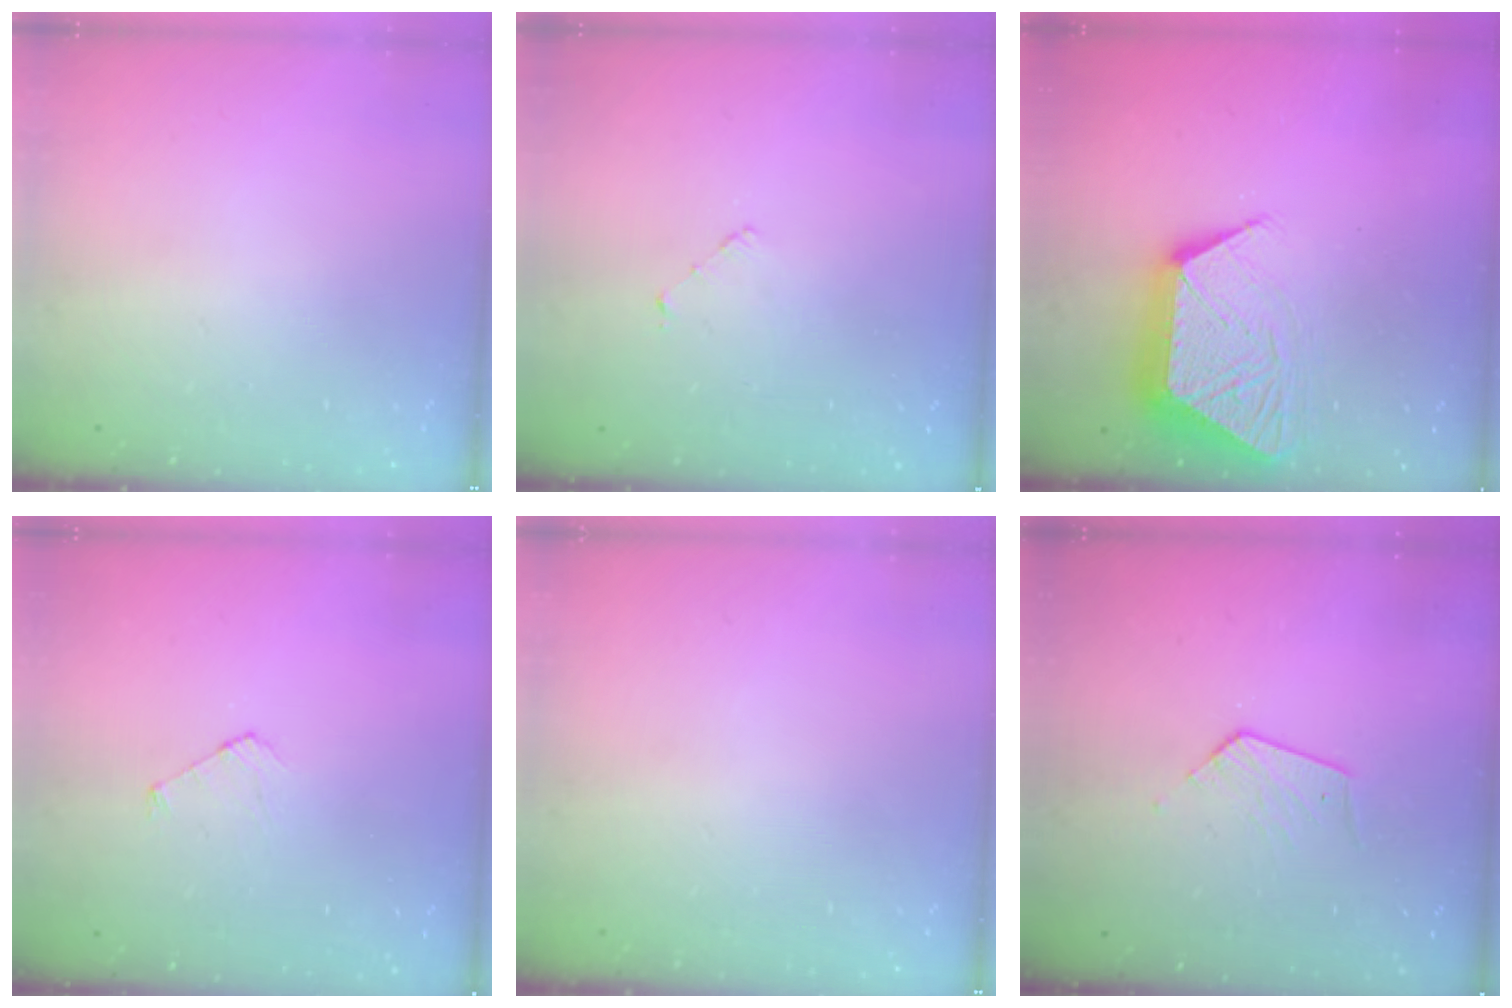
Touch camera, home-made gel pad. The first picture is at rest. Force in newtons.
{"total": 2.5, "press": 2.5, "slide": 0.2}
{"total": 13.7, "press": 13.7, "slide": 1.1}
{"total": 3.7, "press": 3.6, "slide": 0.3}
{"total": 0.0}
{"total": 5.1, "press": 5.1, "slide": 0.3}